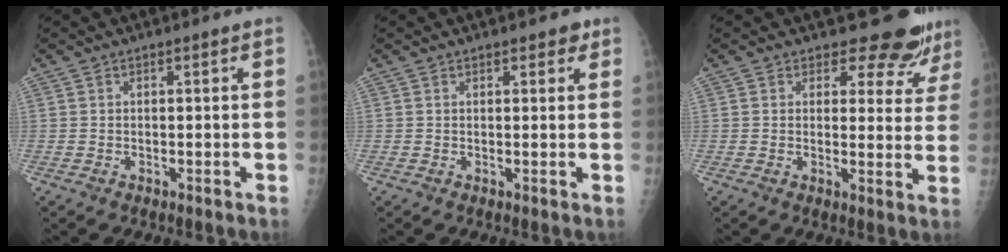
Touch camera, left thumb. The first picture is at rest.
{"total": 2.0, "force": [1.3, 1.1, 1.0], "torque": [0.004, -0.003, 0.011]}
{"total": 8.4, "force": [7.7, 3.1, 1.0], "torque": [0.026, -0.058, 0.076]}